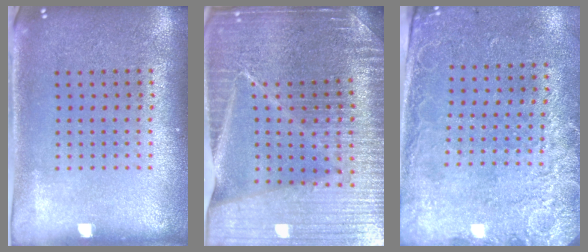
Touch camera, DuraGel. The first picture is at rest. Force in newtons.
{"total": 5.3, "press": 4.8, "slide": 2.1}
{"total": 2.6, "press": 2.0, "slide": 1.7}